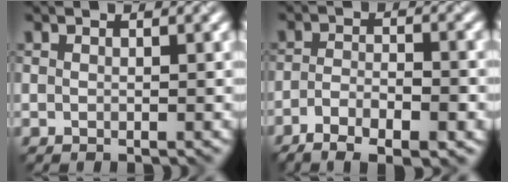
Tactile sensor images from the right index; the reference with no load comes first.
{"total": 6.4, "force": [-3.8, 2.2, 4.7], "torque": [-0.085, 0.000, -0.064]}